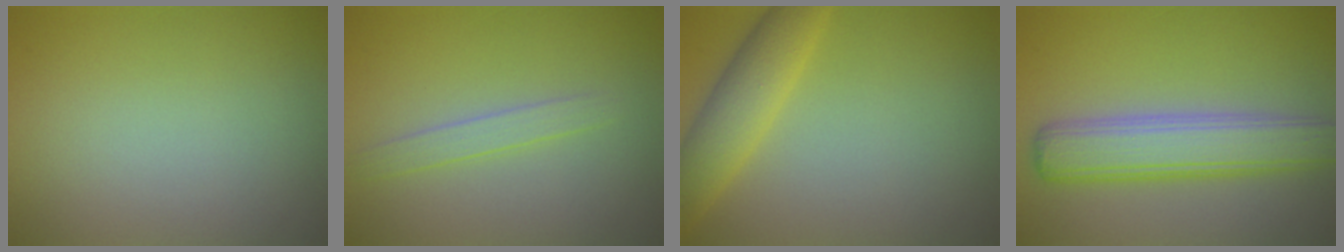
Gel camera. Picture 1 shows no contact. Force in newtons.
{"total": 1.6, "press": 1.6, "slide": 0.1}
{"total": 4.2, "press": 4.2, "slide": 0.1}
{"total": 5.9, "press": 5.9, "slide": 0.4}